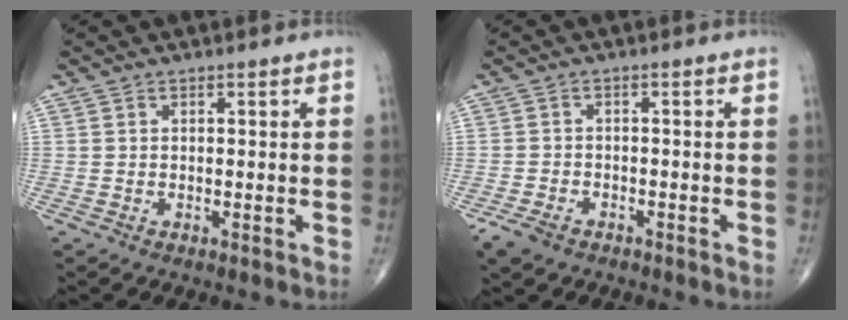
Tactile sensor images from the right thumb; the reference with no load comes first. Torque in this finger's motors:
{"motor_torque": [2.36, 2.09, 0.36, -0.55, 0.04]}